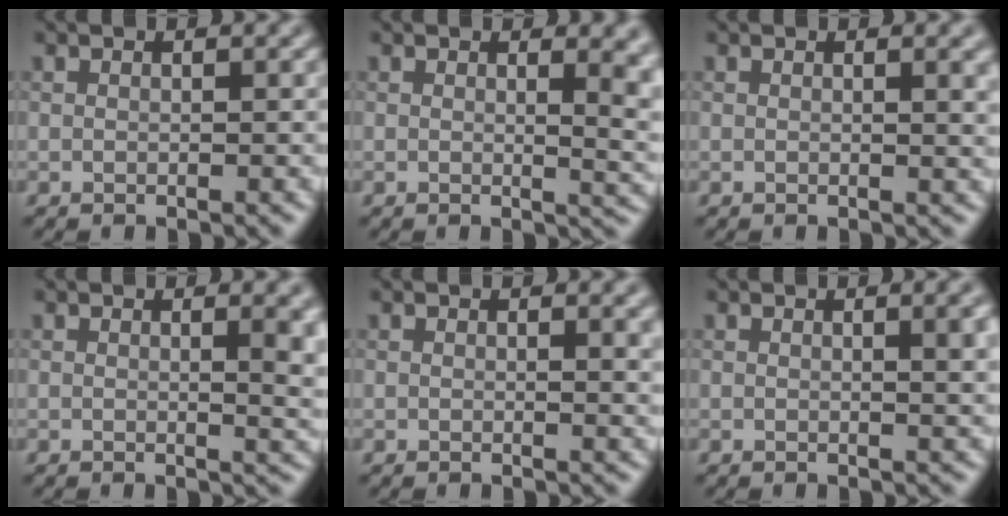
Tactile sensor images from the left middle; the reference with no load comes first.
{"total": 5.1, "force": [1.5, 2.4, 4.3], "torque": [-0.022, -0.005, 0.024]}
{"total": 1.9, "force": [0.7, 0.6, 1.7], "torque": [-0.012, 0.003, 0.006]}
{"total": 3.7, "force": [0.7, 1.2, 3.5], "torque": [-0.033, 0.002, 0.008]}
{"total": 2.0, "force": [0.6, 0.6, 1.8], "torque": [-0.014, 0.003, 0.005]}
{"total": 3.7, "force": [1.0, 1.2, 3.4], "torque": [-0.032, 0.008, 0.010]}